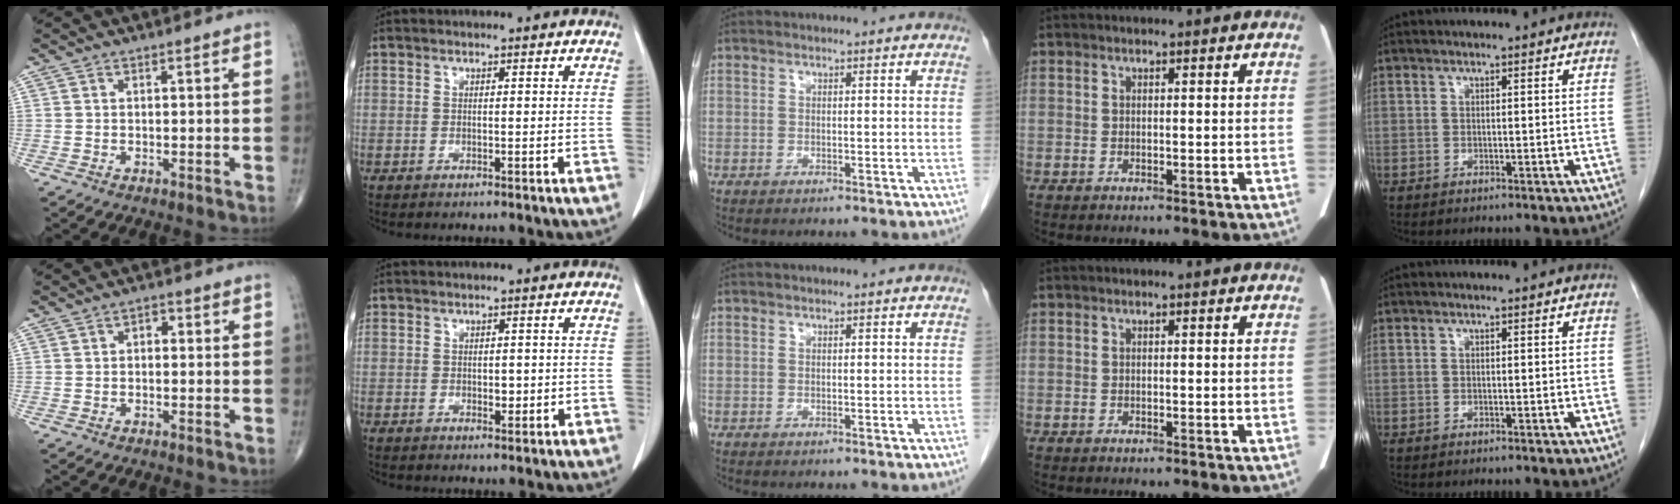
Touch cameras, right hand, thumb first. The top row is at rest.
{"thumb": {"total": 1.8, "force": [0.2, 1.2, 1.3], "torque": [-0.012, 0.009, -0.001]}, "index": {"total": 1.8, "force": [-0.1, 1.1, 1.4], "torque": [-0.018, -0.001, 0.002]}}